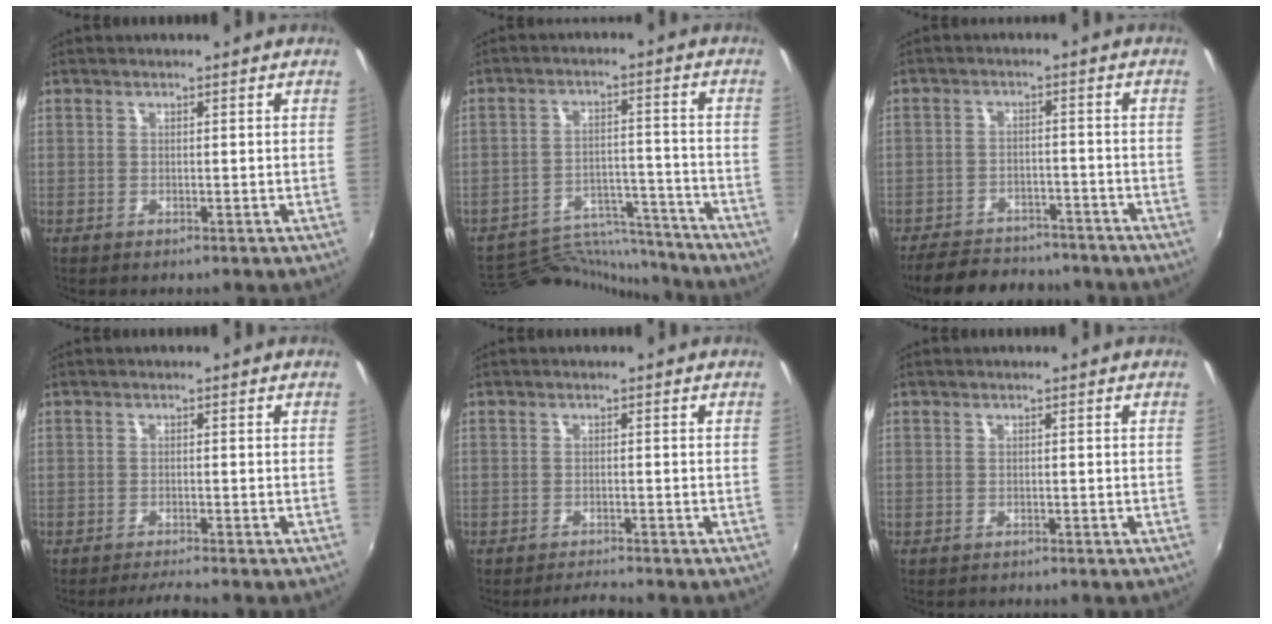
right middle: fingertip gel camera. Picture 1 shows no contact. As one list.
[{"total": 14.6, "force": [-14.3, 2.1, 2.1], "torque": [-0.054, 0.017, -0.221]}, {"total": 13.6, "force": [-11.4, 5.6, 4.8], "torque": [-0.120, 0.007, -0.161]}, {"total": 2.6, "force": [-2.4, -0.5, 0.8], "torque": [-0.025, -0.007, -0.046]}, {"total": 2.1, "force": [-2.1, -0.2, 0.3], "torque": [-0.015, -0.004, -0.039]}, {"total": 0.8, "force": [-0.8, 0.3, 0.0], "torque": [-0.004, -0.002, -0.014]}]